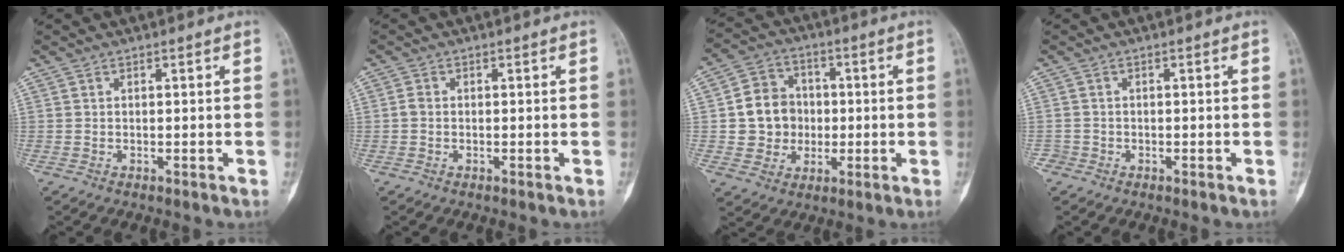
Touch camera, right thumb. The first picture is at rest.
{"total": 1.0, "force": [-0.2, 0.8, 0.6], "torque": [-0.012, 0.002, -0.009]}
{"total": 10.3, "force": [0.0, 9.5, 4.0], "torque": [-0.023, 0.018, -0.002]}
{"total": 1.3, "force": [-0.8, 1.0, -0.1], "torque": [0.004, 0.006, -0.020]}